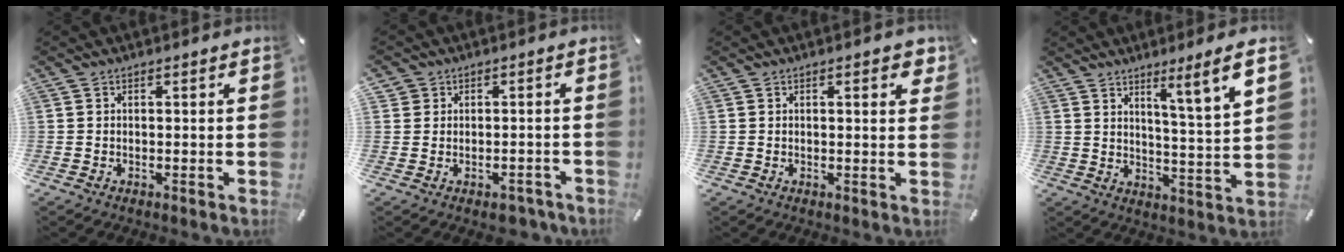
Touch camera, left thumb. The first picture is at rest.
{"total": 3.6, "force": [-1.5, 3.1, 0.9], "torque": [-0.014, 0.016, -0.026]}
{"total": 2.9, "force": [1.3, 0.8, 2.5], "torque": [-0.029, -0.005, 0.016]}
{"total": 8.2, "force": [5.6, -0.9, 5.9], "torque": [-0.089, -0.043, 0.084]}